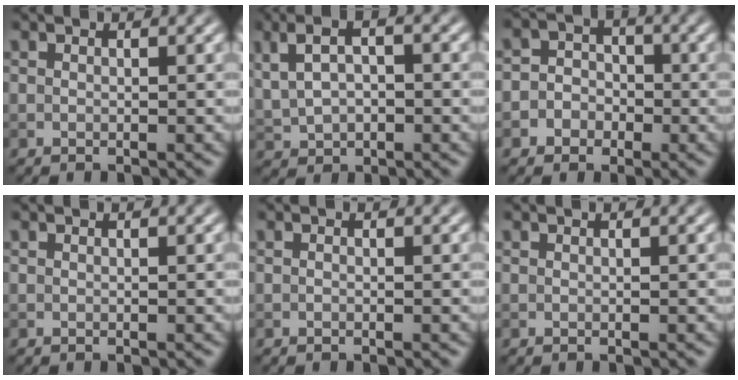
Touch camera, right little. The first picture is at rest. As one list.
[{"total": 4.2, "force": [1.3, 2.3, 3.2], "torque": [-0.073, 0.012, 0.030]}, {"total": 4.1, "force": [-1.4, 3.8, 0.8], "torque": [0.020, 0.015, -0.038]}, {"total": 0.0}, {"total": 0.0}, {"total": 0.0}]